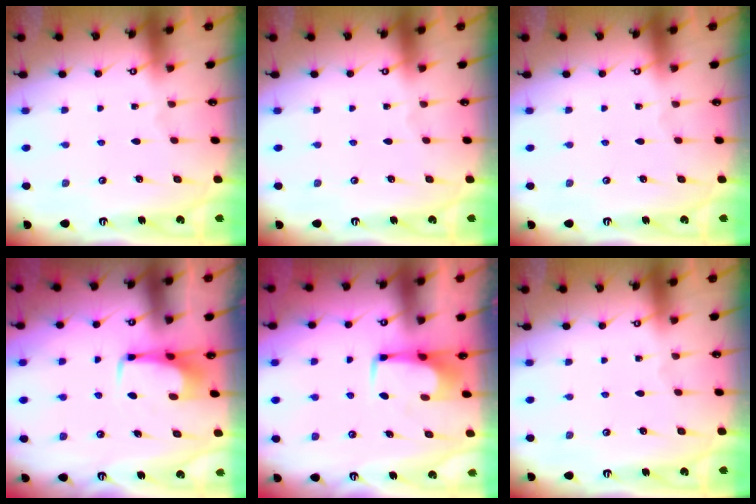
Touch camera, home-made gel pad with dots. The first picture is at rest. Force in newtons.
{"total": 0.0}
{"total": 0.0}
{"total": 3.3, "press": 3.3, "slide": 0.4}
{"total": 1.8, "press": 1.7, "slide": 0.7}
{"total": 0.0}